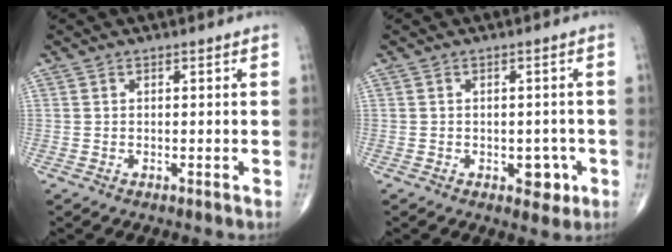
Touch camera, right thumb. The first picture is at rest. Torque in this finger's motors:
{"motor_torque": [2.25, 2.11, 0.29, -0.52, 0.12]}